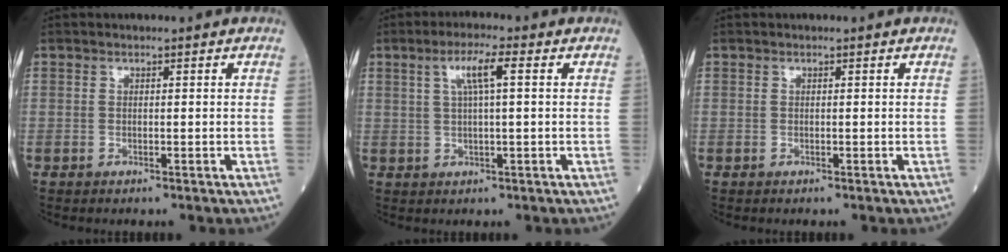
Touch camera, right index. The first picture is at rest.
{"total": 4.8, "force": [1.6, 0.2, 4.6], "torque": [-0.087, 0.010, 0.030]}
{"total": 0.0}